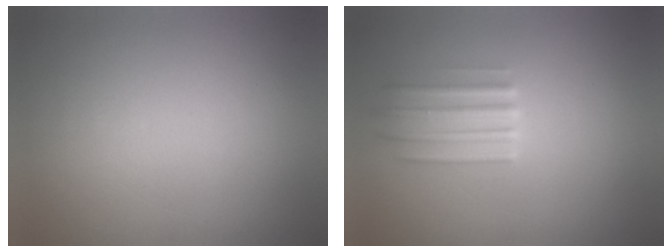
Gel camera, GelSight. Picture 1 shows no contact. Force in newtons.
{"total": 2.5}